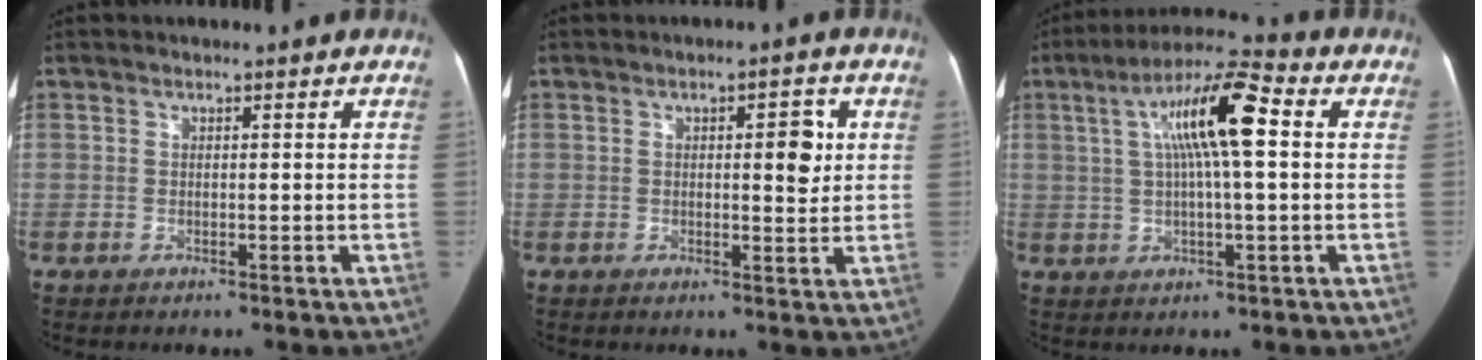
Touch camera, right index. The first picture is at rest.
{"total": 4.6, "force": [1.0, 1.4, 4.3], "torque": [-0.054, 0.003, 0.011]}
{"total": 11.8, "force": [2.3, 1.4, 11.5], "torque": [-0.209, 0.027, 0.034]}